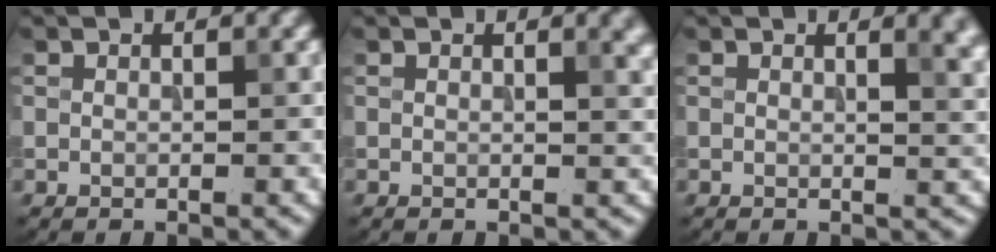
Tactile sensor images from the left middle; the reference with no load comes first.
{"total": 1.8, "force": [1.0, 0.4, 1.4], "torque": [-0.016, -0.002, 0.017]}
{"total": 3.0, "force": [1.6, 1.0, 2.4], "torque": [-0.021, 0.001, 0.021]}